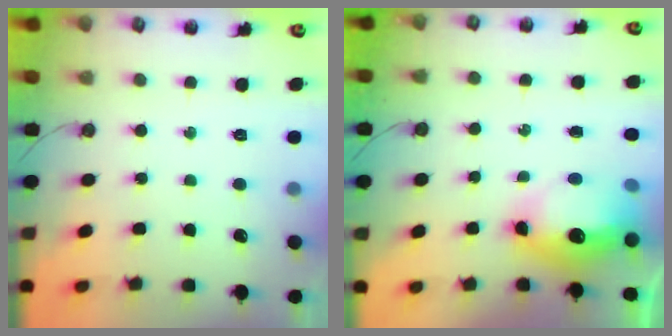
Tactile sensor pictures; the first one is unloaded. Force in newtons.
{"total": 14.3, "press": 14.2, "slide": 1.3}